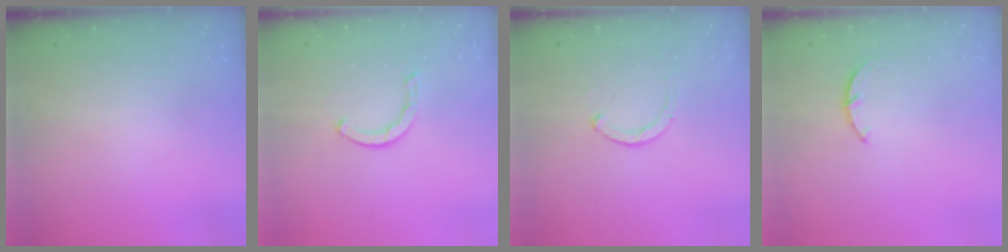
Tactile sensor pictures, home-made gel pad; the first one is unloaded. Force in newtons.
{"total": 2.5, "press": 2.5, "slide": 0.1}
{"total": 1.1, "press": 1.0, "slide": 0.3}
{"total": 2.9, "press": 2.8, "slide": 0.5}